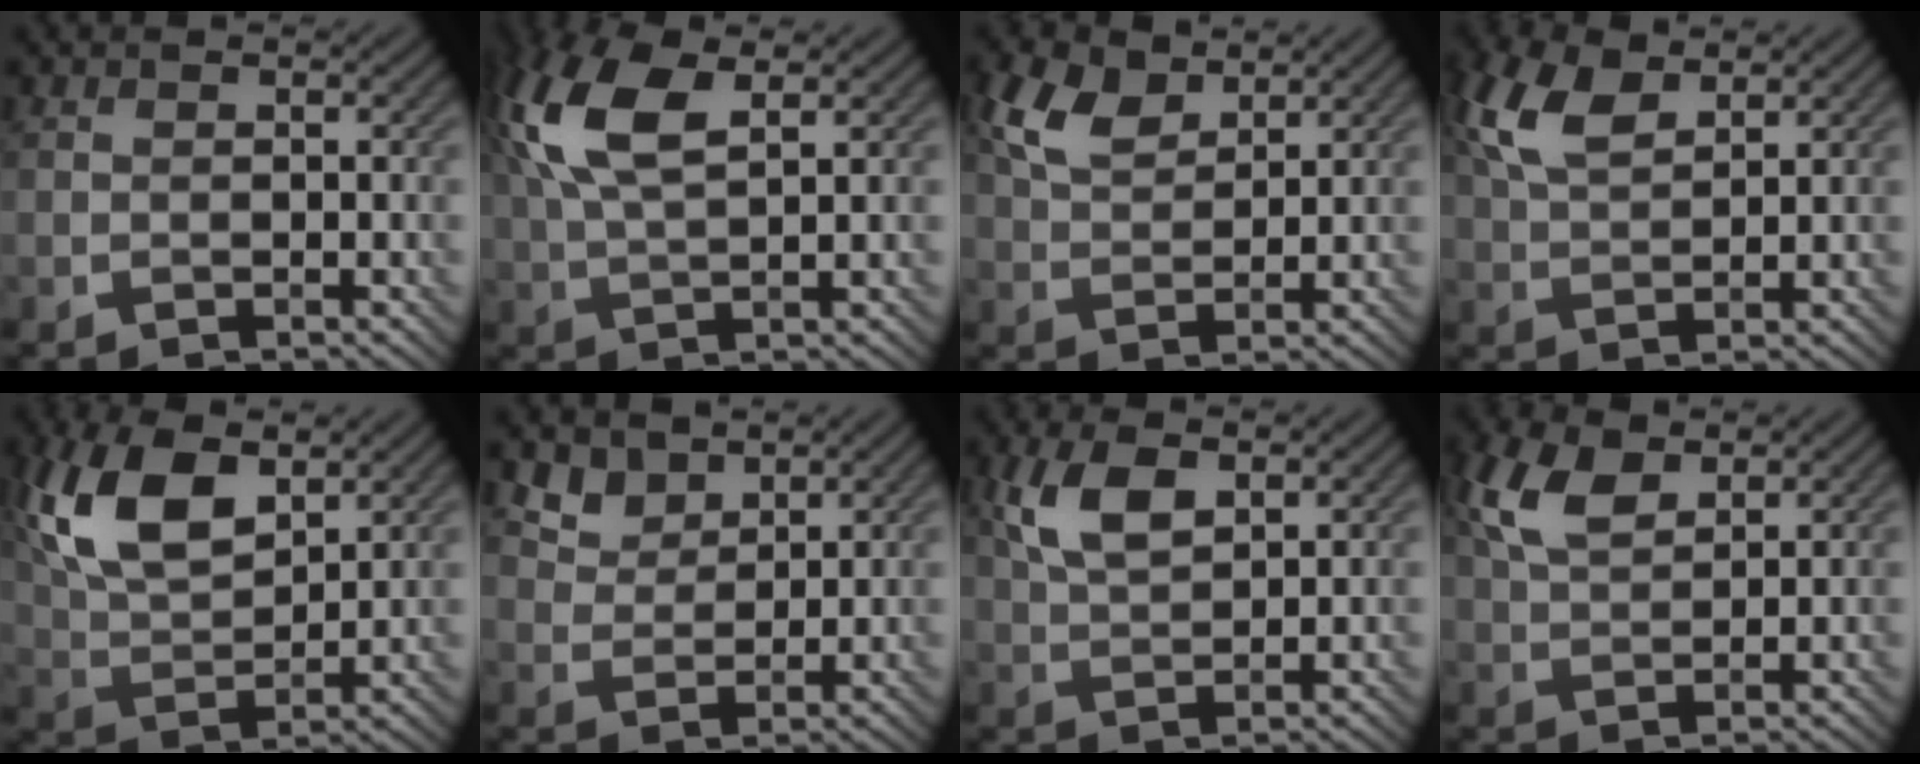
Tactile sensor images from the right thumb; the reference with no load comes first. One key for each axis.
{"total": 9.9, "fx": 3.7, "fy": 3.8, "fz": 8.3, "tx": -0.206, "ty": 0.021, "tz": 0.069}
{"total": 5.6, "fx": 3.4, "fy": 2.7, "fz": 3.6, "tx": -0.085, "ty": 0.006, "tz": 0.070}
{"total": 6.5, "fx": 3.5, "fy": 2.8, "fz": 4.8, "tx": -0.117, "ty": 0.013, "tz": 0.069}
{"total": 11.1, "fx": 5.0, "fy": 5.3, "fz": 8.4, "tx": -0.203, "ty": 0.016, "tz": 0.099}
{"total": 3.9, "fx": 3.0, "fy": 2.1, "fz": 1.4, "tx": -0.040, "ty": -0.008, "tz": 0.067}
{"total": 5.6, "fx": 2.4, "fy": 2.6, "fz": 4.4, "tx": -0.103, "ty": 0.003, "tz": 0.047}
{"total": 5.7, "fx": 3.0, "fy": 2.6, "fz": 4.1, "tx": -0.101, "ty": 0.010, "tz": 0.061}